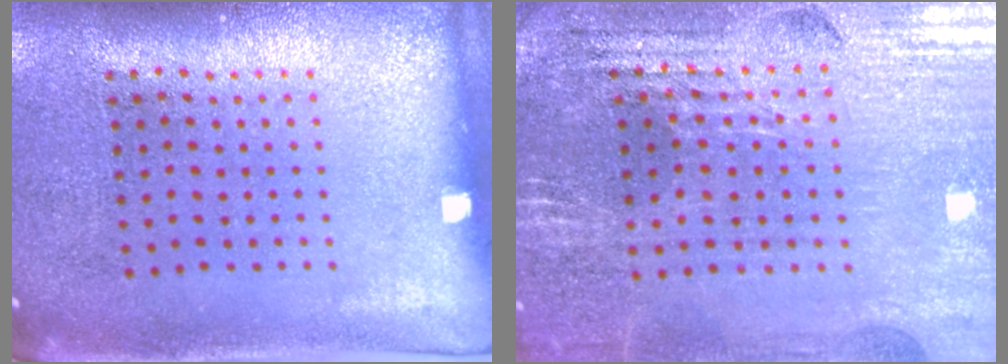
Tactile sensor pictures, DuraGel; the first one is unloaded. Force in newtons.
{"total": 2.9, "press": 2.8, "slide": 0.5}